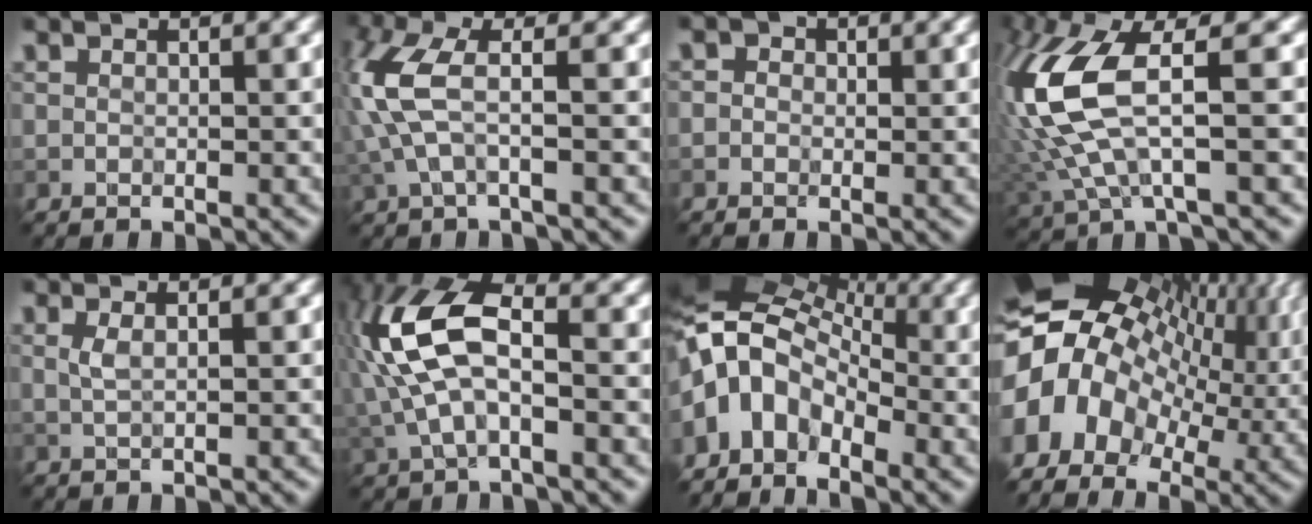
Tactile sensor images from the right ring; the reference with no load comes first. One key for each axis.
{"total": 4.8, "fx": 0.4, "fy": 1.6, "fz": 4.5, "tx": -0.124, "ty": 0.011, "tz": 0.004}
{"total": 1.3, "fx": 0.0, "fy": 1.2, "fz": 0.4, "tx": 0.004, "ty": 0.005, "tz": -0.015}
{"total": 9.6, "fx": 0.9, "fy": 3.5, "fz": 8.9, "tx": -0.218, "ty": 0.007, "tz": 0.023}
{"total": 1.2, "fx": 0.4, "fy": 0.4, "fz": 1.1, "tx": -0.016, "ty": 0.008, "tz": 0.009}
{"total": 8.5, "fx": 0.0, "fy": 4.3, "fz": 7.3, "tx": -0.171, "ty": 0.029, "tz": -0.006}
{"total": 10.3, "fx": -1.7, "fy": 7.1, "fz": 7.3, "tx": -0.129, "ty": 0.015, "tz": -0.037}
{"total": 17.3, "fx": 0.4, "fy": 12.7, "fz": 11.7, "tx": -0.224, "ty": 0.015, "tz": 0.022}